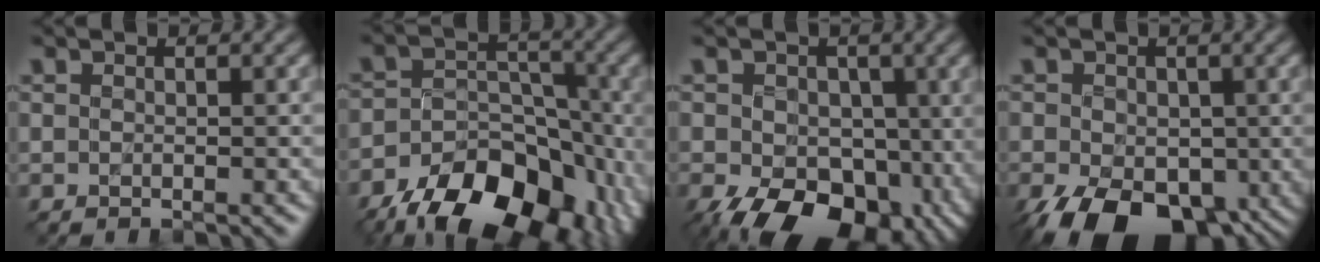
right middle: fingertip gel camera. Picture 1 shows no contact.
{"total": 13.2, "force": [-8.2, 7.0, 7.6], "torque": [-0.128, -0.008, -0.134]}
{"total": 13.2, "force": [-4.5, 8.5, 9.1], "torque": [-0.125, -0.035, -0.062]}
{"total": 10.6, "force": [-4.4, 6.6, 7.0], "torque": [-0.118, -0.039, -0.069]}